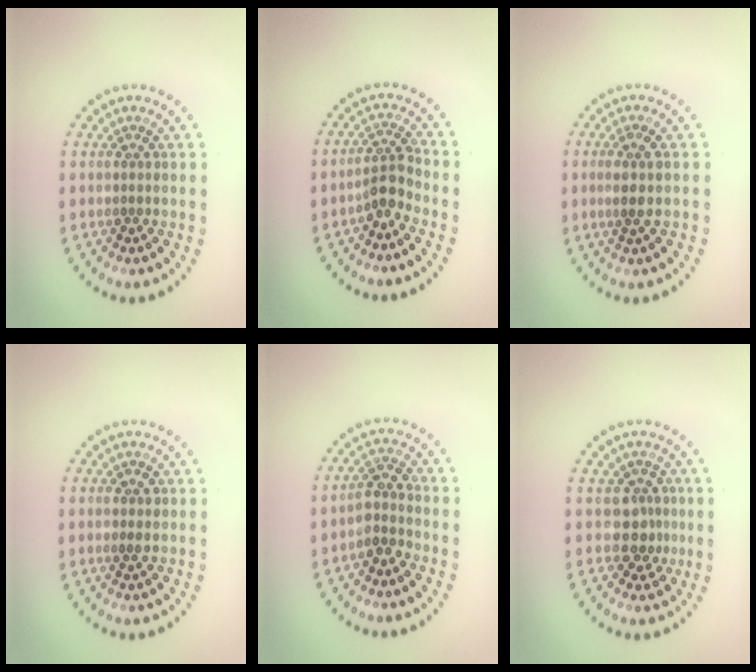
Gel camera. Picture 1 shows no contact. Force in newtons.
{"total": 2.4, "press": 1.8, "slide": 1.5}
{"total": 1.5, "press": 1.2, "slide": 0.9}
{"total": 1.2, "press": 1.2, "slide": 0.1}
{"total": 2.3, "press": 1.9, "slide": 1.3}
{"total": 2.5, "press": 2.1, "slide": 1.3}